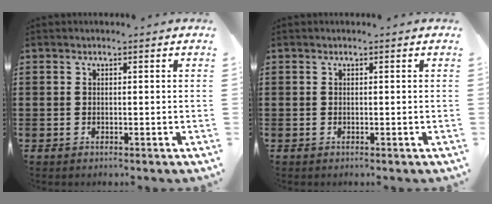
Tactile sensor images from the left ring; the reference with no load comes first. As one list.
[{"total": 0.0}]